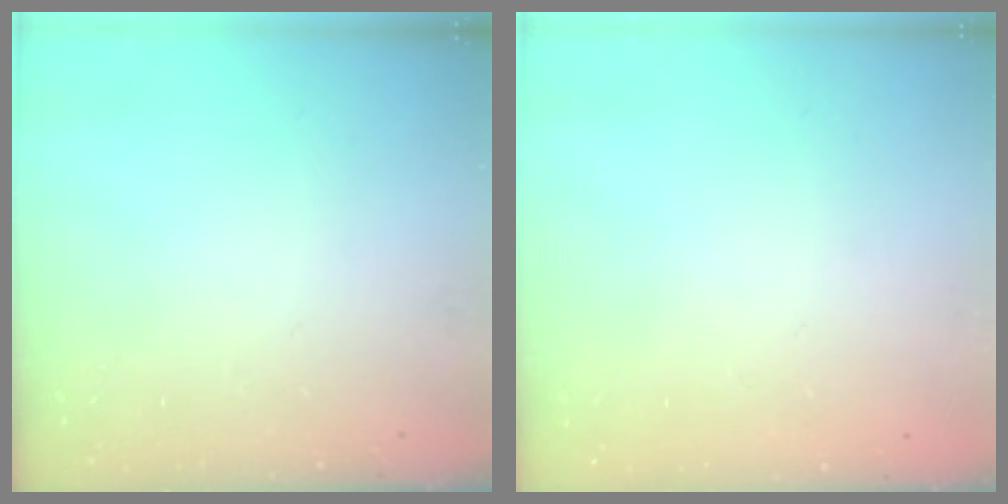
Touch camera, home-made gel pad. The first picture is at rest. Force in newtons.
{"total": 1.6, "press": 1.6, "slide": 0.2}